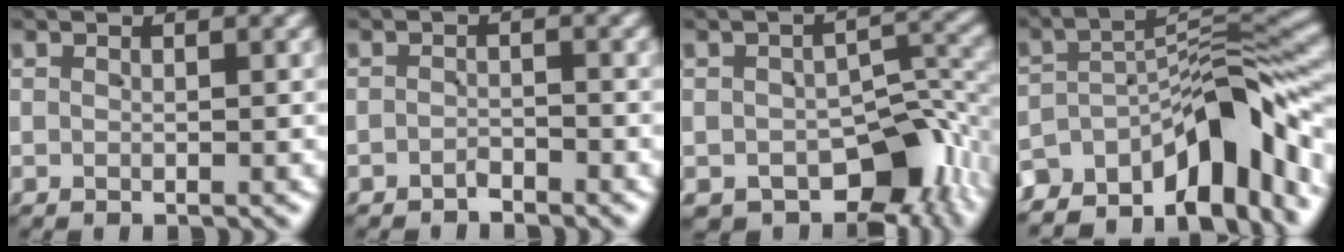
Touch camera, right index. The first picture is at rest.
{"total": 1.6, "force": [-1.5, 0.4, -0.2], "torque": [0.010, -0.003, -0.028]}
{"total": 12.3, "force": [-7.0, 7.6, 6.7], "torque": [-0.084, -0.050, -0.086]}
{"total": 11.0, "force": [-6.0, 4.7, 7.9], "torque": [-0.112, -0.015, -0.087]}